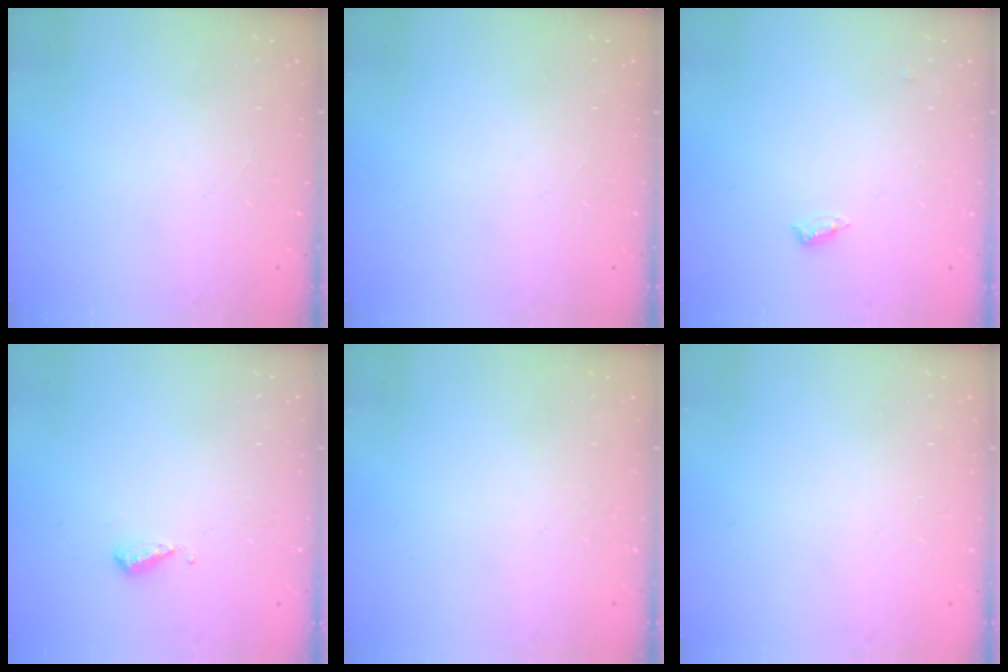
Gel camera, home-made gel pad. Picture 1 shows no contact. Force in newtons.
{"total": 0.0}
{"total": 4.4, "press": 4.1, "slide": 1.4}
{"total": 4.6, "press": 4.5, "slide": 0.9}
{"total": 0.0}
{"total": 0.8, "press": 0.8, "slide": 0.1}